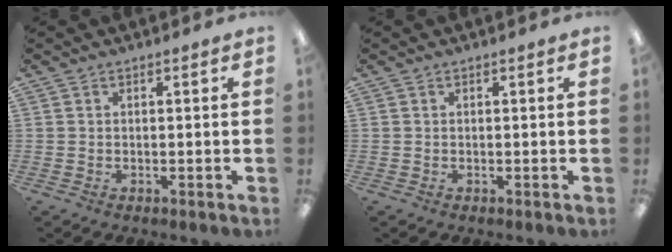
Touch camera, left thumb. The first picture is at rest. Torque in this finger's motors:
{"motor_torque": [0.00, 0.00, 0.00, 0.00, 0.00]}